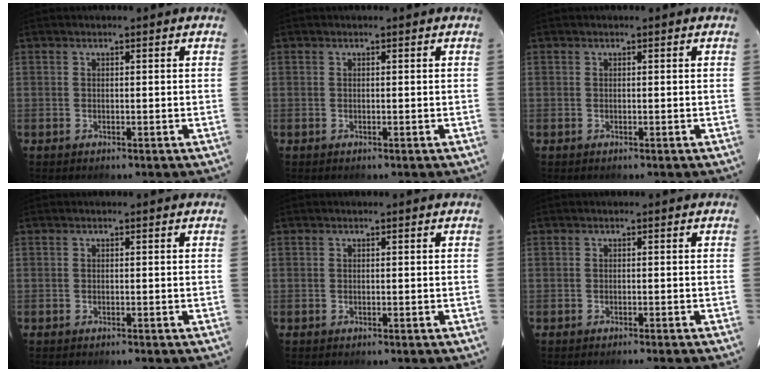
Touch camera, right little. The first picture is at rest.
{"total": 0.0}
{"total": 0.0}
{"total": 0.0}
{"total": 0.0}
{"total": 1.1, "force": [-1.0, -0.2, 0.4], "torque": [-0.003, -0.006, -0.016]}